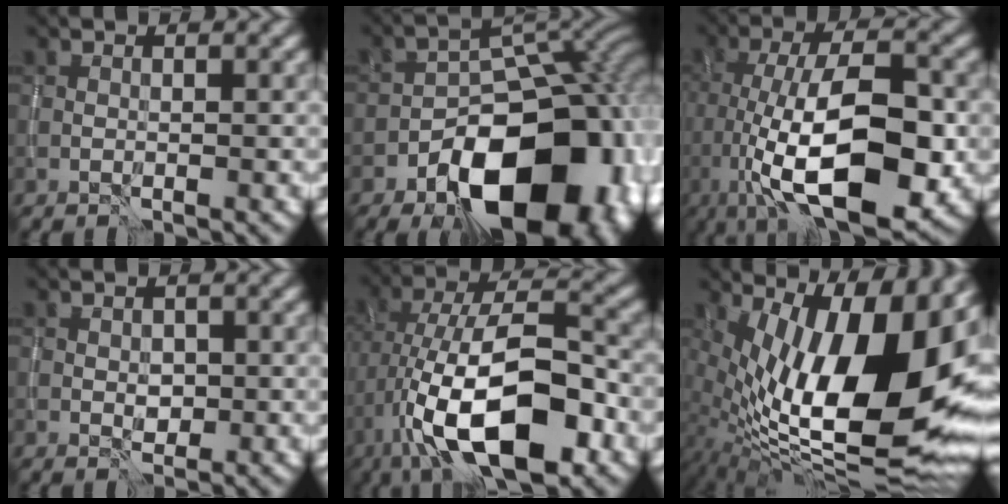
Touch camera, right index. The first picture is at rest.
{"total": 16.7, "force": [-7.7, 9.6, 11.3], "torque": [-0.121, -0.011, -0.117]}
{"total": 13.7, "force": [-3.6, 5.5, 12.0], "torque": [-0.190, 0.000, -0.067]}
{"total": 1.4, "force": [-0.1, 1.1, 0.8], "torque": [-0.015, -0.001, 0.001]}
{"total": 13.3, "force": [-4.8, 5.6, 11.1], "torque": [-0.188, 0.006, -0.086]}
{"total": 17.8, "force": [2.6, 7.9, 15.8], "torque": [-0.233, 0.011, 0.050]}